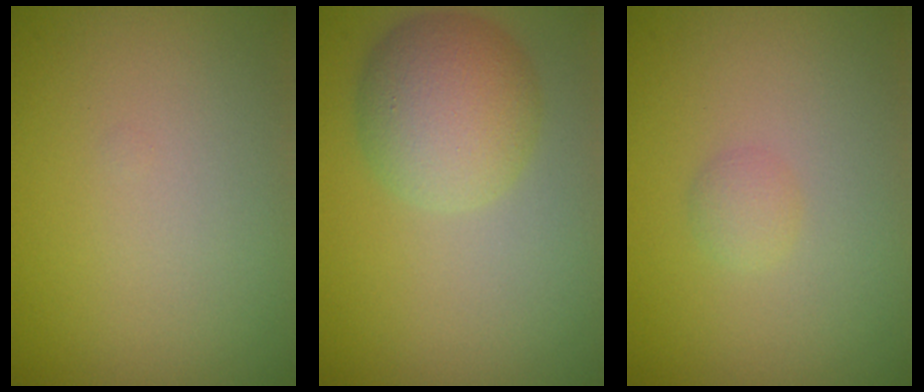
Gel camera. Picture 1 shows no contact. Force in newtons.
{"total": 5.2, "press": 5.2, "slide": 0.4}
{"total": 1.0, "press": 1.0, "slide": 0.0}